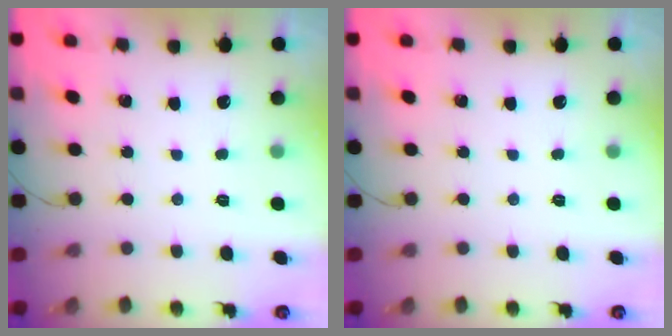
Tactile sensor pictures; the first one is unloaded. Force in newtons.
{"total": 0.0}